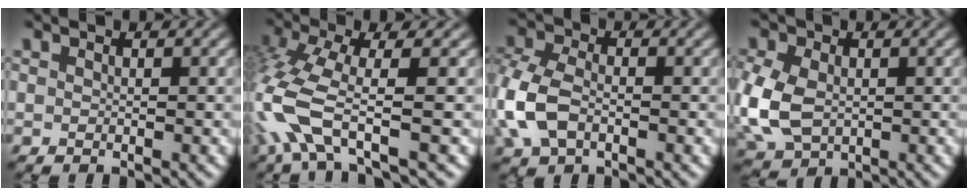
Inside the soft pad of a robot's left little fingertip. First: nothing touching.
{"total": 6.7, "force": [-2.7, 1.8, 5.9], "torque": [-0.152, -0.009, -0.066]}
{"total": 6.0, "force": [-2.0, 3.8, 4.2], "torque": [-0.108, 0.000, -0.055]}
{"total": 6.5, "force": [-1.0, 4.6, 4.6], "torque": [-0.122, -0.009, -0.022]}